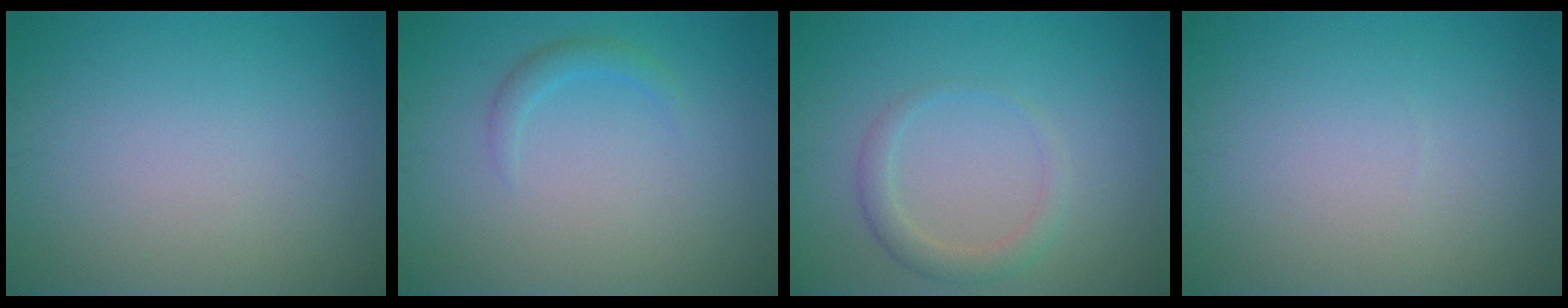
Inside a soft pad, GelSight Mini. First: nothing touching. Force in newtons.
{"total": 1.3, "press": 1.3, "slide": 0.2}
{"total": 2.0, "press": 2.0, "slide": 0.2}
{"total": 0.0}